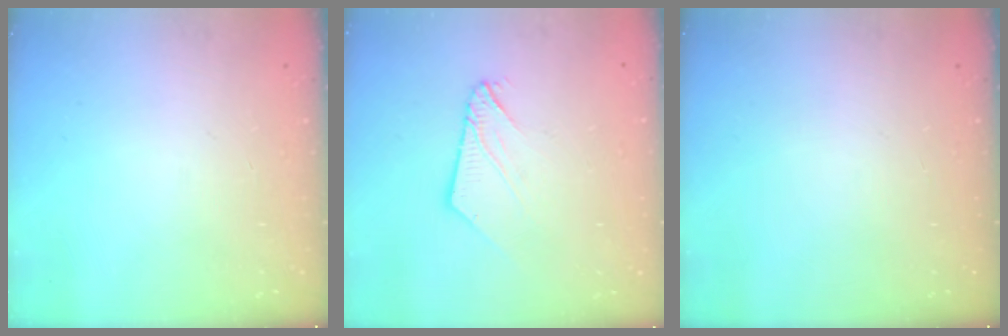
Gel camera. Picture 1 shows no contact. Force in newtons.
{"total": 7.5, "press": 7.5, "slide": 0.6}
{"total": 0.0}